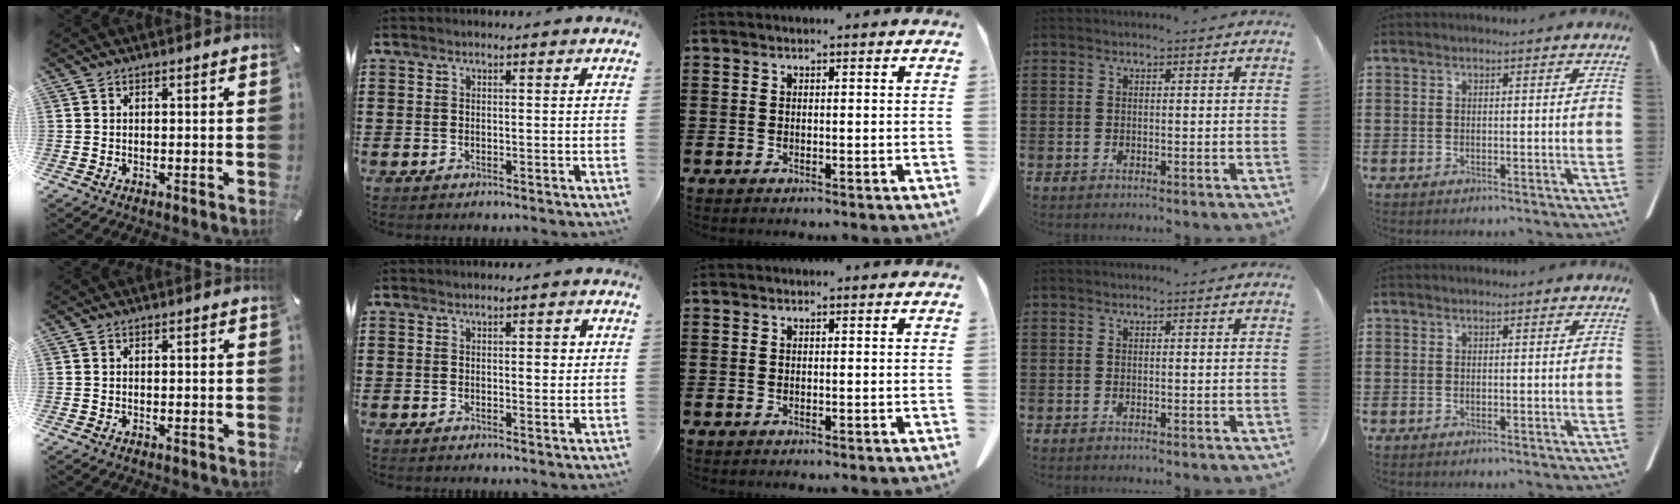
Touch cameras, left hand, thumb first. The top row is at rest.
{"index": {"total": 1.8, "force": [0.4, 0.9, 1.5], "torque": [-0.006, -0.002, 0.001]}}